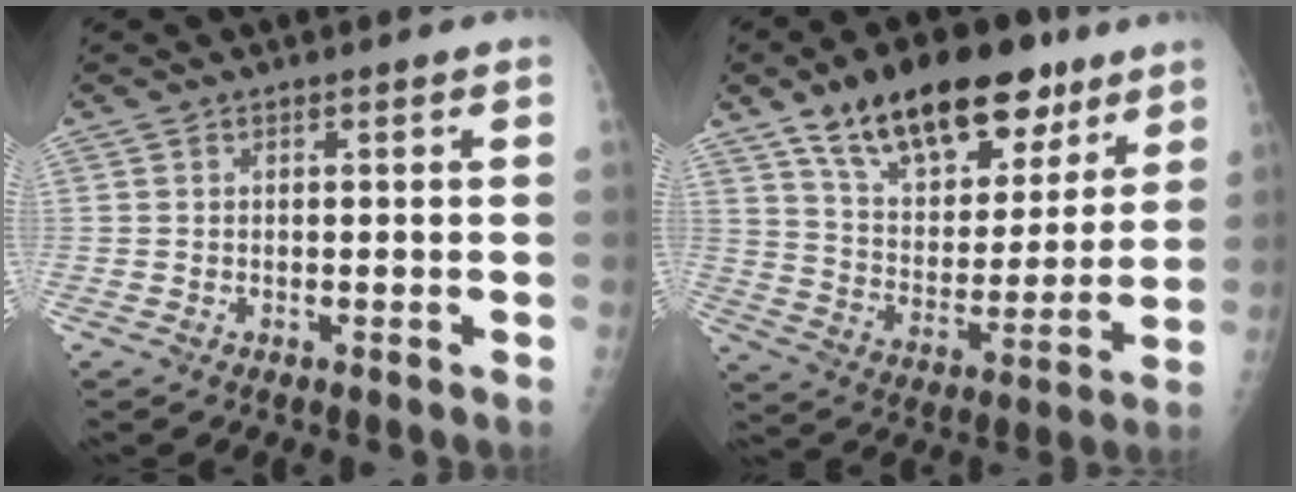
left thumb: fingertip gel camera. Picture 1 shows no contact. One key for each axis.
{"total": 23.7, "fx": 14.7, "fy": 11.8, "fz": 14.4, "tx": -0.188, "ty": -0.038, "tz": 0.244}